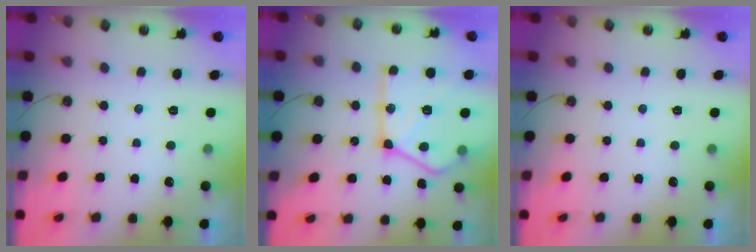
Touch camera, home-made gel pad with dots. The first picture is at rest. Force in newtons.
{"total": 23.2, "press": 23.1, "slide": 2.2}
{"total": 0.0}